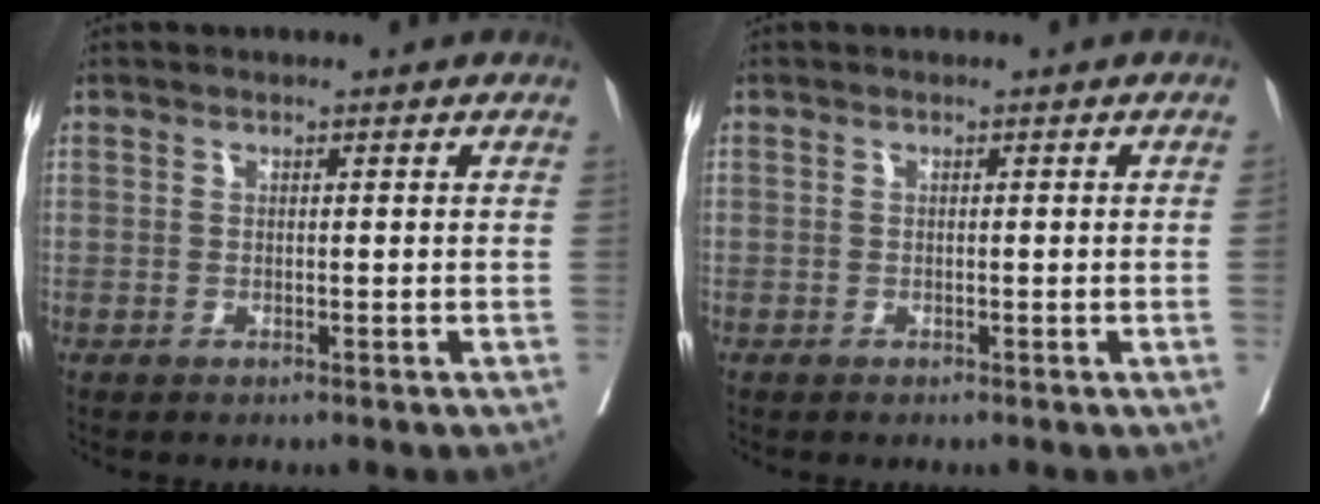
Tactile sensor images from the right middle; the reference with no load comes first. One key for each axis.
{"total": 0.0}